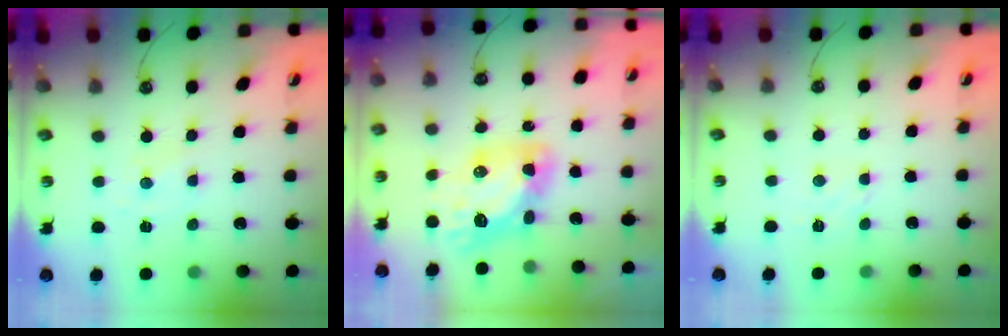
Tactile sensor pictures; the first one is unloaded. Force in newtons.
{"total": 12.4, "press": 12.3, "slide": 1.5}
{"total": 1.4, "press": 1.2, "slide": 0.7}